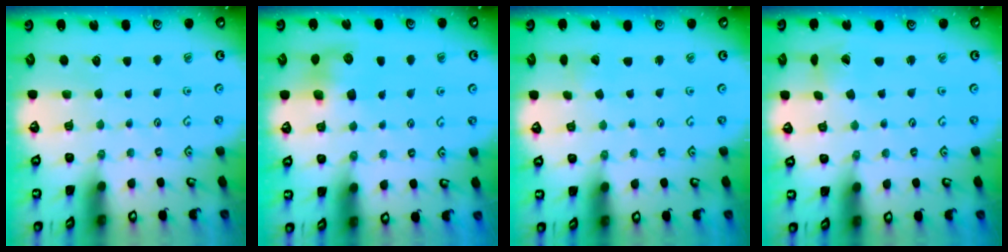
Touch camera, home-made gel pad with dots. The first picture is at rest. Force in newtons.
{"total": 9.0, "press": 9.0, "slide": 0.9}
{"total": 1.6, "press": 1.6, "slide": 0.0}
{"total": 1.1, "press": 1.1, "slide": 0.1}